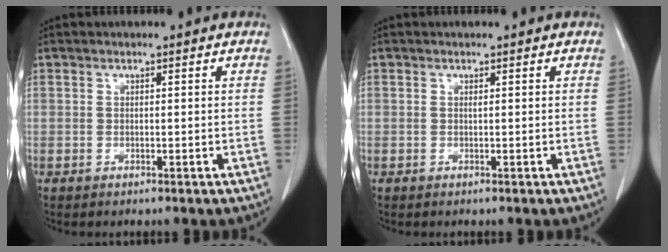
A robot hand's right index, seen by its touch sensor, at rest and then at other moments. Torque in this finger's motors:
{"motor_torque": [0.03, 0.01, 0.01, 0.00]}